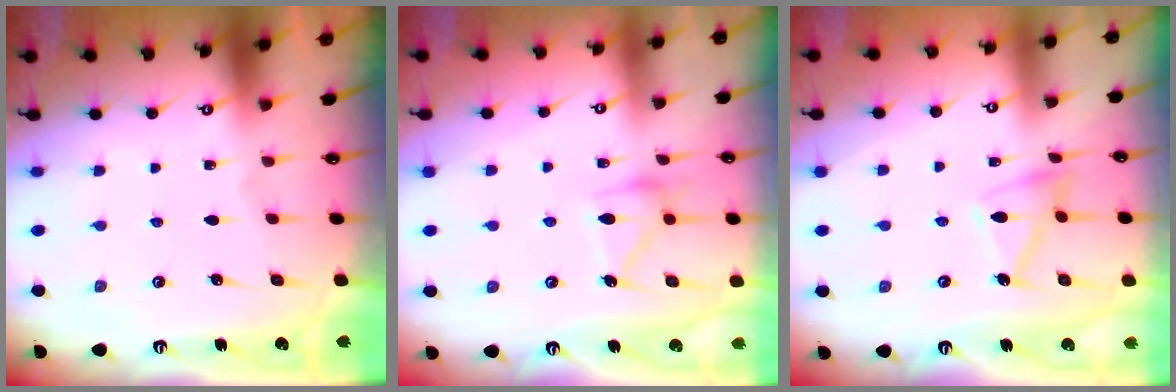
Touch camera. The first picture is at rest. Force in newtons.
{"total": 14.6, "press": 14.6, "slide": 0.8}
{"total": 11.5, "press": 11.5, "slide": 0.9}